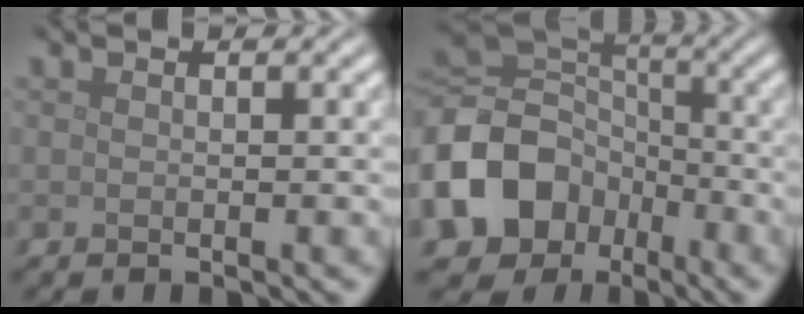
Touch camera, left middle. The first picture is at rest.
{"total": 12.6, "force": [-4.9, 10.0, 5.8], "torque": [-0.151, -0.019, -0.108]}